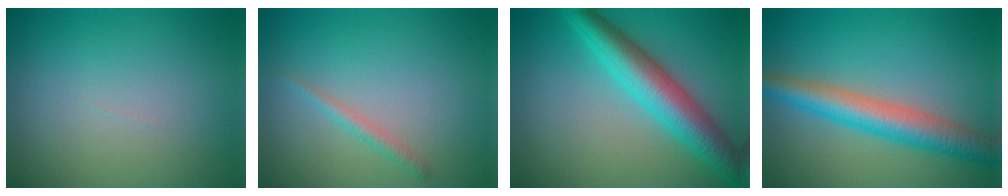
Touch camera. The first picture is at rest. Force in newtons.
{"total": 1.2, "press": 1.2, "slide": 0.0}
{"total": 6.5, "press": 6.5, "slide": 0.1}
{"total": 5.7, "press": 5.7, "slide": 0.1}